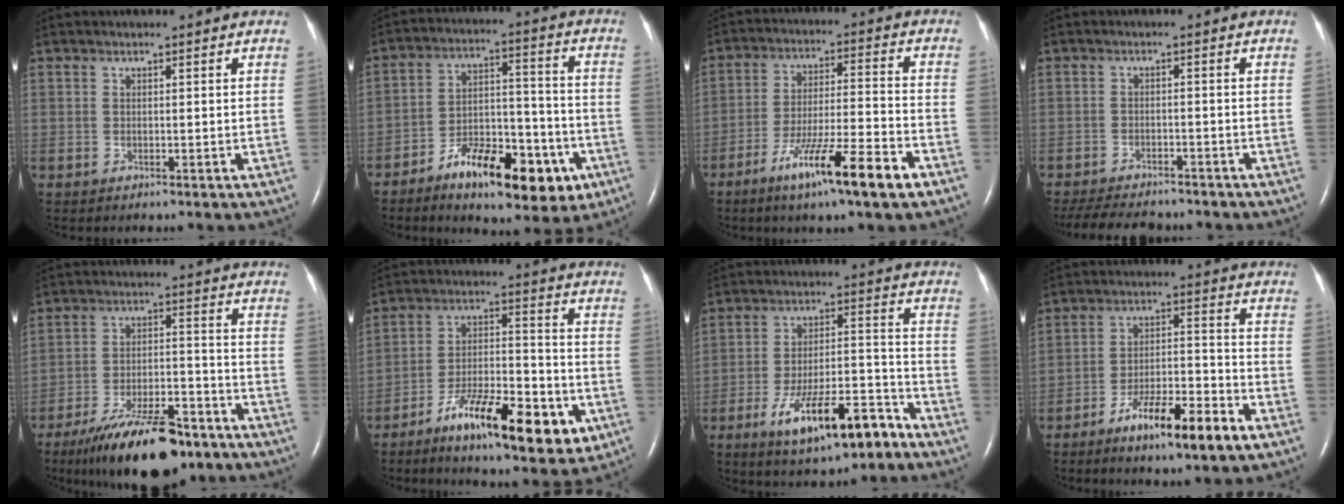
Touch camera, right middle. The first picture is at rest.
{"total": 15.2, "force": [-8.2, 6.0, 11.3], "torque": [-0.167, 0.019, -0.121]}
{"total": 12.8, "force": [-7.6, 0.2, 10.3], "torque": [-0.177, -0.023, -0.130]}
{"total": 11.5, "force": [-10.2, 3.0, 4.3], "torque": [-0.086, -0.011, -0.144]}
{"total": 15.8, "force": [-11.8, 4.6, 9.5], "torque": [-0.148, 0.001, -0.192]}
{"total": 16.3, "force": [-8.2, 4.7, 13.3], "torque": [-0.210, 0.002, -0.127]}
{"total": 13.8, "force": [-8.5, 3.7, 10.1], "torque": [-0.171, 0.008, -0.134]}
{"total": 11.9, "force": [-7.0, 0.3, 9.6], "torque": [-0.170, -0.019, -0.123]}